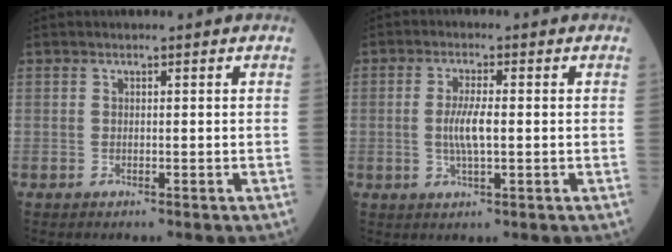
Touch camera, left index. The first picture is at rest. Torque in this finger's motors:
{"motor_torque": [0.62, 0.07, 0.15, 0.09]}